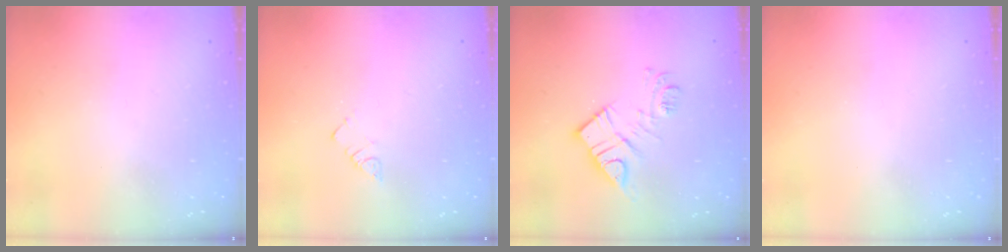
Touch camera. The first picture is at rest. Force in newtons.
{"total": 2.3, "press": 2.3, "slide": 0.4}
{"total": 11.3, "press": 11.3, "slide": 0.3}
{"total": 0.0}